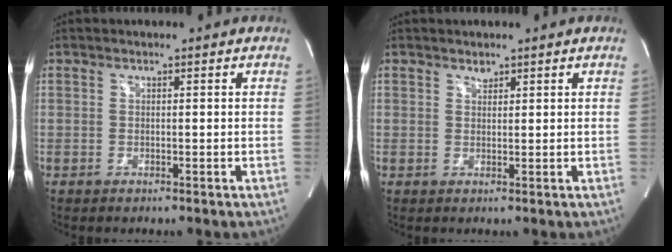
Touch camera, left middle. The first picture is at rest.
{"total": 0.9, "force": [0.7, 0.4, 0.2], "torque": [-0.005, -0.003, 0.013]}